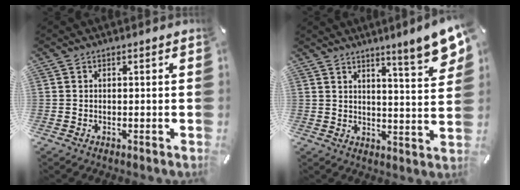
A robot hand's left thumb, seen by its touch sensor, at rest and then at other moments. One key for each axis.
{"total": 9.1, "fx": 7.0, "fy": 0.6, "fz": 5.9, "tx": -0.089, "ty": -0.052, "tz": 0.115}